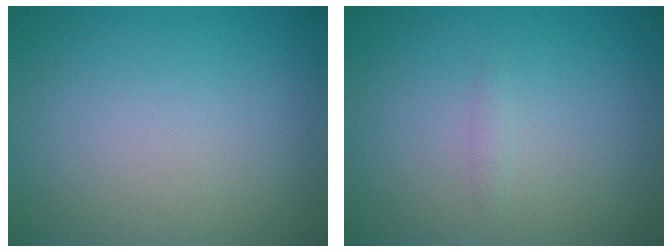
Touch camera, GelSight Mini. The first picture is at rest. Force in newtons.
{"total": 0.6, "press": 0.6, "slide": 0.0}